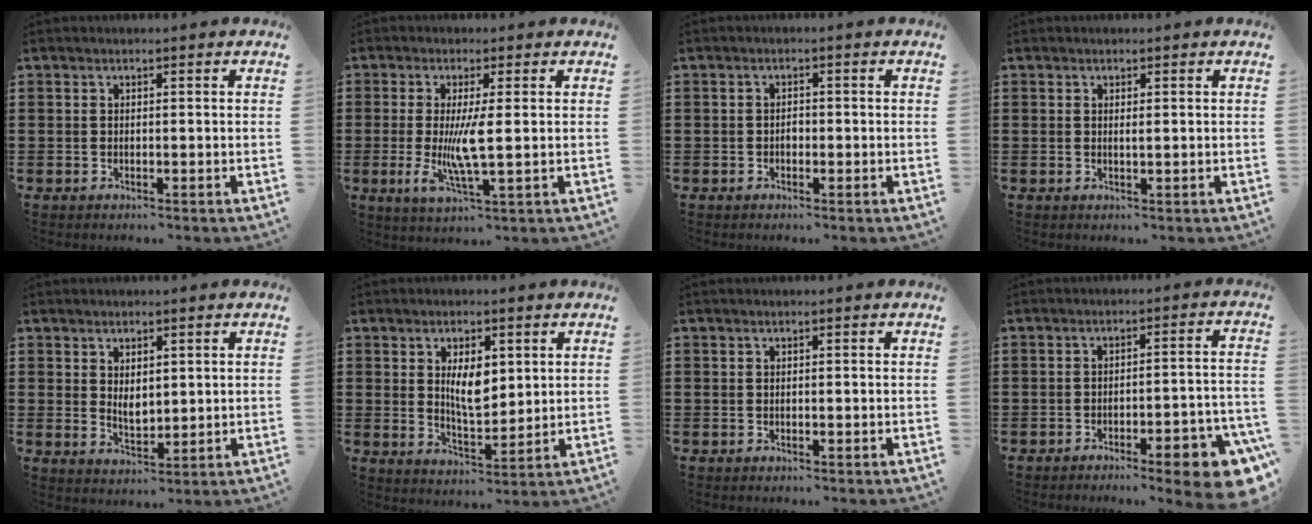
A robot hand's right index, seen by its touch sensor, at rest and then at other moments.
{"total": 6.4, "force": [0.1, 0.7, 6.4], "torque": [-0.138, -0.019, -0.004]}
{"total": 1.0, "force": [-0.4, 0.6, 0.7], "torque": [-0.016, -0.001, -0.007]}
{"total": 0.7, "force": [0.2, 0.0, 0.6], "torque": [-0.013, 0.000, 0.004]}
{"total": 3.0, "force": [1.2, 1.6, 2.2], "torque": [-0.039, 0.002, 0.020]}
{"total": 6.4, "force": [1.9, 2.6, 5.5], "torque": [-0.098, 0.000, 0.029]}
{"total": 0.0}
{"total": 6.9, "force": [-4.6, 1.1, 5.0], "torque": [-0.067, -0.010, -0.081]}